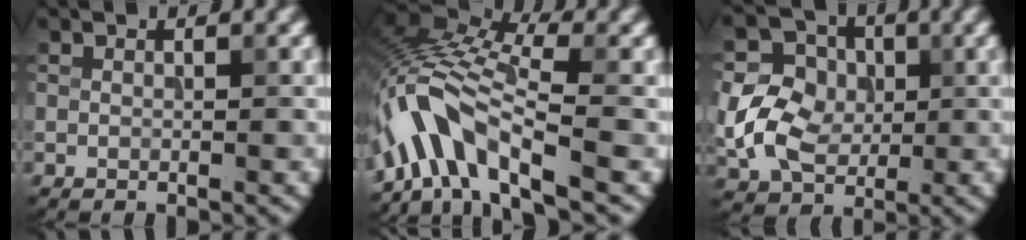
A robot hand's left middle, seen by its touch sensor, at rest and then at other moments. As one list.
[{"total": 8.1, "force": [-4.4, 2.9, 6.2], "torque": [-0.110, 0.014, -0.094]}, {"total": 7.2, "force": [-0.4, 5.9, 4.1], "torque": [-0.089, 0.002, -0.014]}]